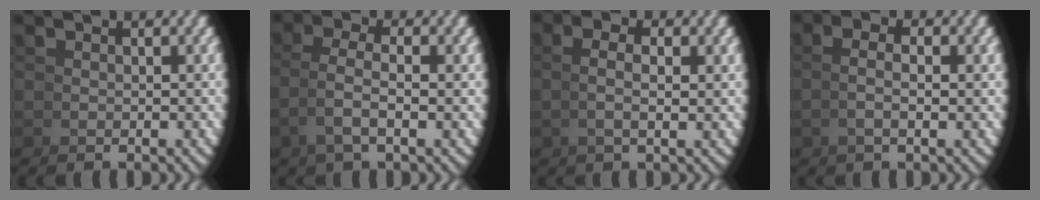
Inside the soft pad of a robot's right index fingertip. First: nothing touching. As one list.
[{"total": 2.3, "force": [0.4, -0.1, 2.3], "torque": [-0.050, -0.002, 0.015]}, {"total": 2.1, "force": [0.9, -0.4, 1.9], "torque": [-0.035, 0.005, 0.017]}, {"total": 2.1, "force": [0.5, -0.3, 2.0], "torque": [-0.036, 0.006, 0.008]}]